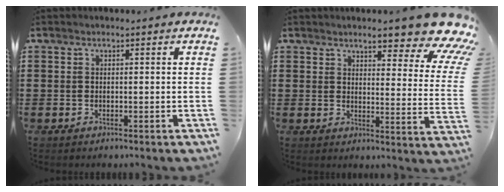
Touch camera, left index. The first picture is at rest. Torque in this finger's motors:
{"motor_torque": [1.45, -0.69, 0.73, 0.17]}